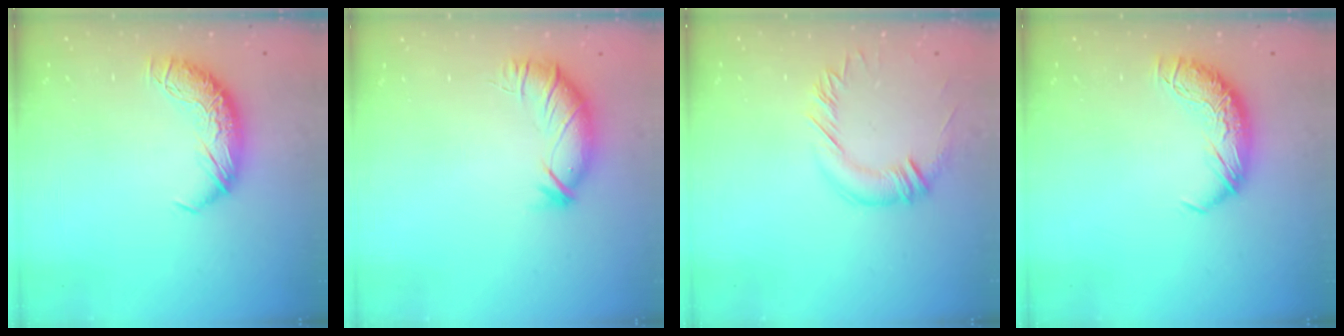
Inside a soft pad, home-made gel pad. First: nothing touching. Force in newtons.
{"total": 3.2, "press": 2.5, "slide": 1.9}
{"total": 0.9, "press": 0.8, "slide": 0.4}
{"total": 0.0}